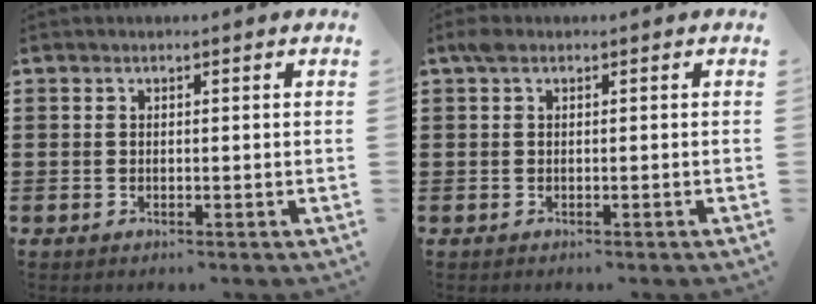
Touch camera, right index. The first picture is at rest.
{"total": 1.0, "force": [-0.1, 0.3, 0.9], "torque": [-0.020, 0.000, -0.002]}